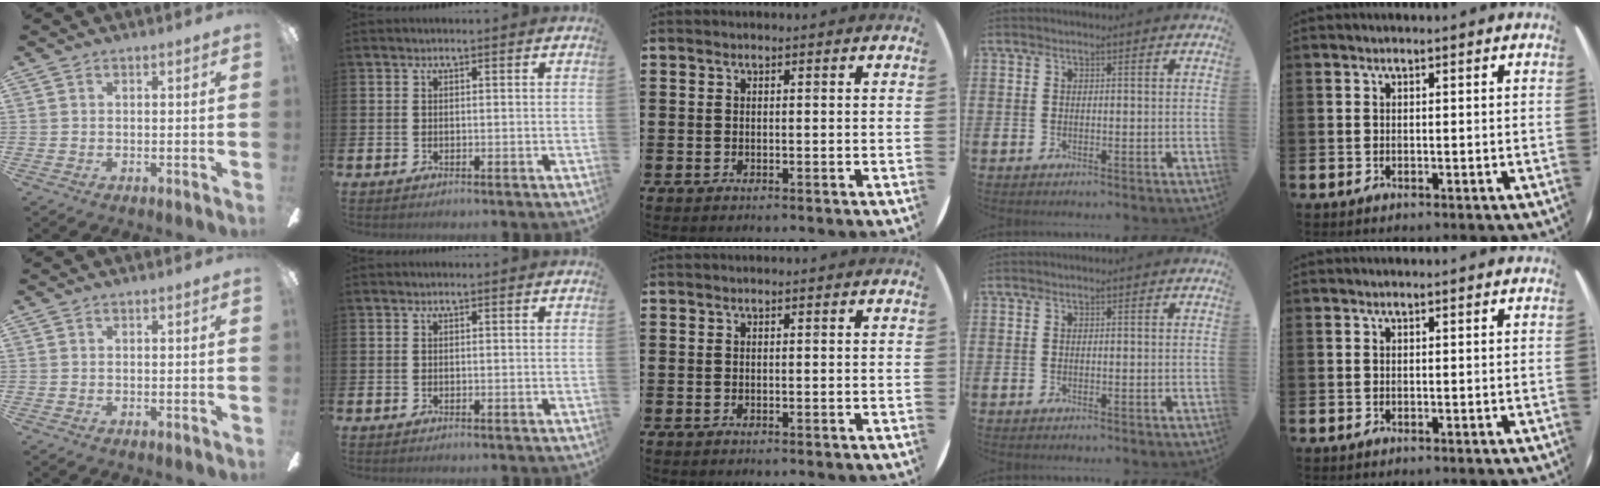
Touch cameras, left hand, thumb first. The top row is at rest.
{}